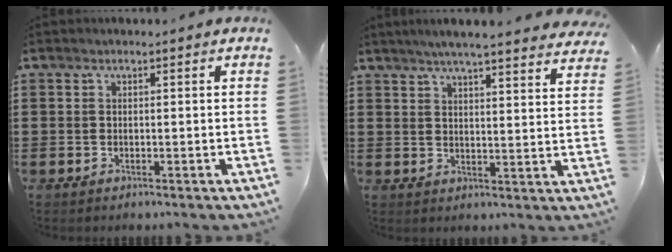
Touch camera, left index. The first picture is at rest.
{"total": 4.9, "force": [4.5, -0.2, 1.9], "torque": [-0.052, -0.019, 0.079]}